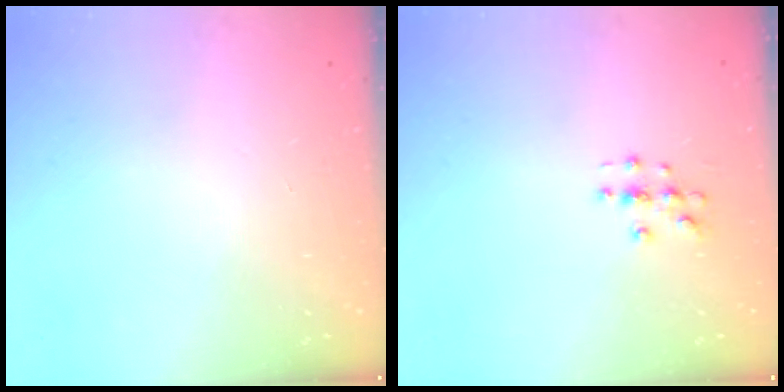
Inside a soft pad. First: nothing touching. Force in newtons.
{"total": 3.1, "press": 3.1, "slide": 0.3}